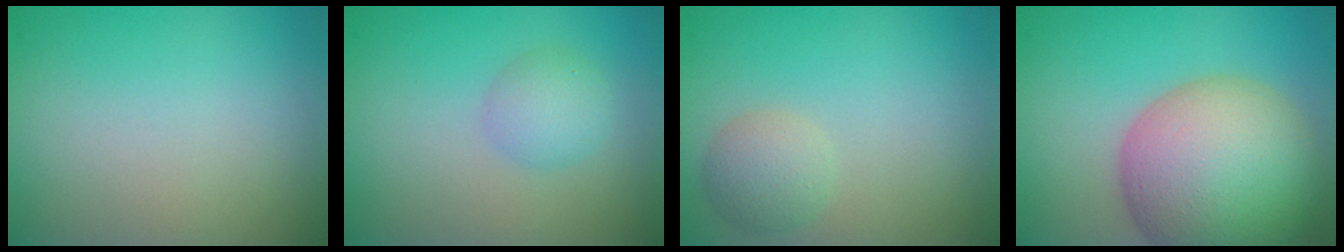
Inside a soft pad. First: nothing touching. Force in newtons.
{"total": 2.5, "press": 2.5, "slide": 0.1}
{"total": 2.3, "press": 2.3, "slide": 0.2}
{"total": 13.0, "press": 13.0, "slide": 0.7}